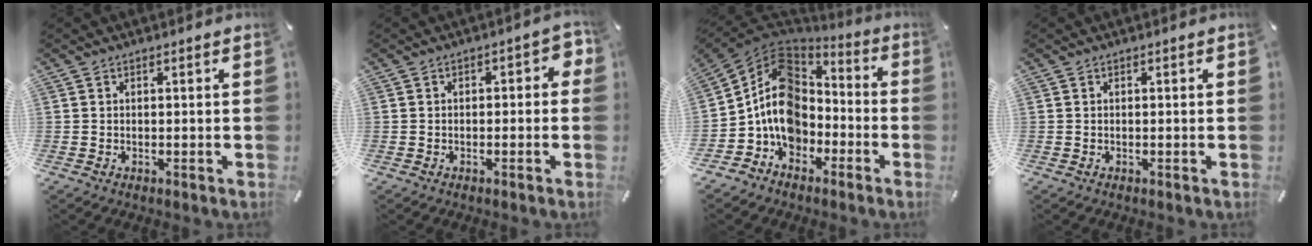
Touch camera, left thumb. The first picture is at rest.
{"total": 2.8, "force": [-1.0, 1.7, 2.0], "torque": [-0.028, 0.010, -0.022]}
{"total": 13.5, "force": [-2.0, 11.5, 6.9], "torque": [-0.162, 0.012, -0.040]}
{"total": 0.0}